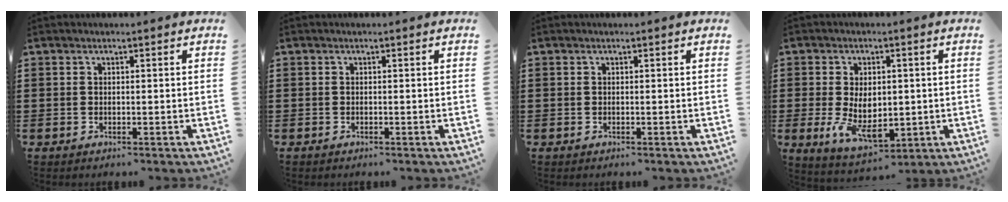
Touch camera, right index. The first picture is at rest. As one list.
[{"total": 0.0}, {"total": 0.0}, {"total": 7.4, "force": [-0.8, 4.4, 5.9], "torque": [-0.112, -0.004, -0.018]}]